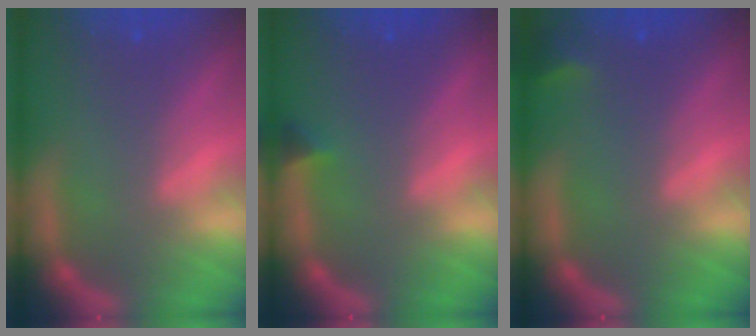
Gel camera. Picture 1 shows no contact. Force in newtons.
{"total": 0.9}
{"total": 1.4}